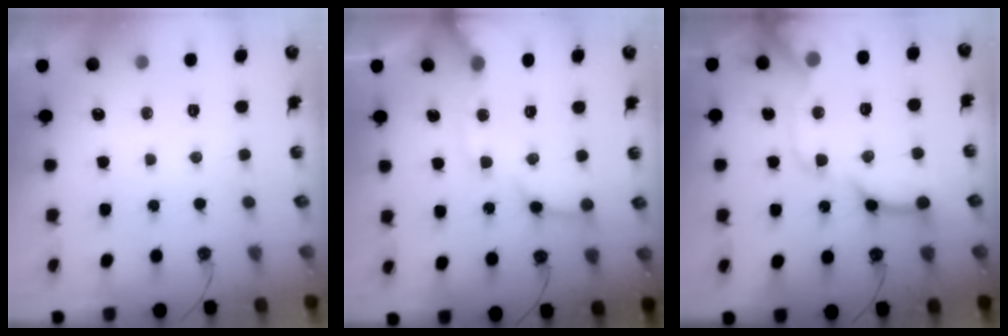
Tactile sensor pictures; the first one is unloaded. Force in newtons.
{"total": 12.8, "press": 12.7, "slide": 1.8}
{"total": 18.6, "press": 18.5, "slide": 2.3}